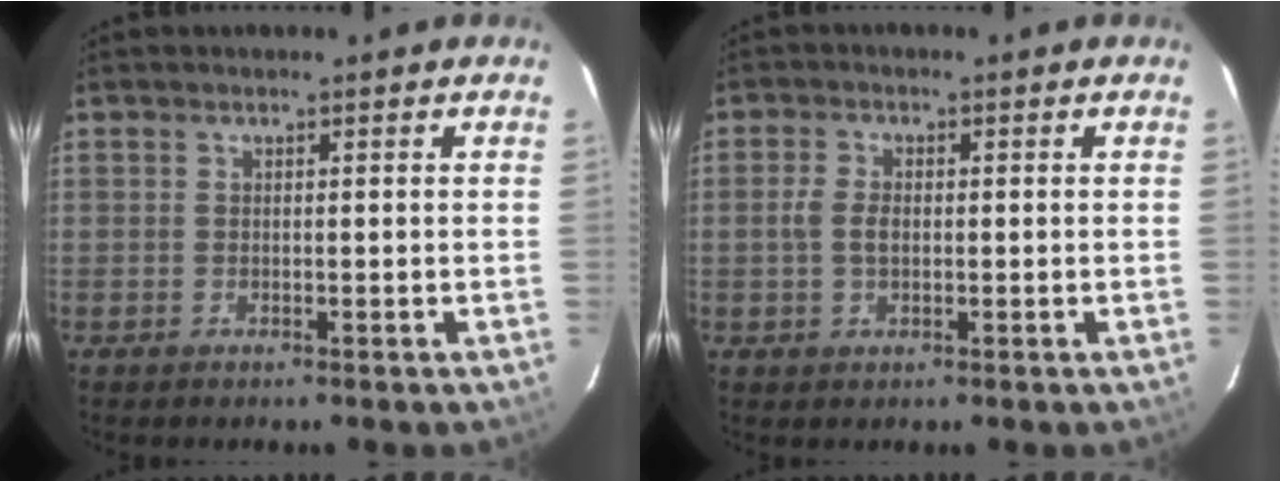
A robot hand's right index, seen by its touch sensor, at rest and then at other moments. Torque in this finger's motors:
{"motor_torque": [0.08, 0.16, -0.02, 0.02]}